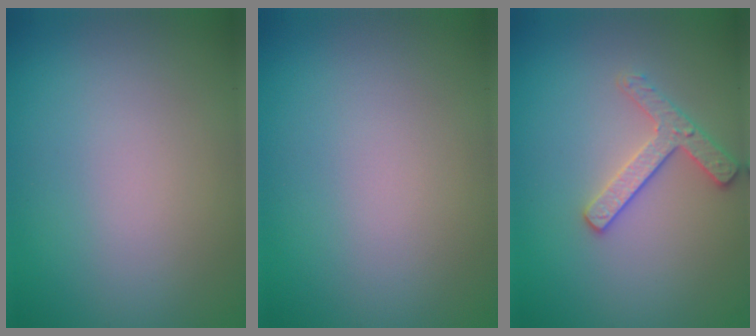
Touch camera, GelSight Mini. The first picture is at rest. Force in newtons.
{"total": 0.0}
{"total": 2.5, "press": 2.4, "slide": 0.3}